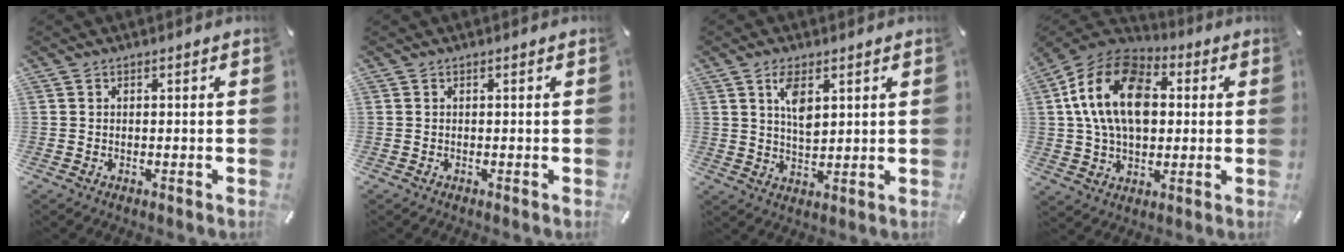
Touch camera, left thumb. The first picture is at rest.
{"total": 0.0}
{"total": 6.2, "force": [3.0, 3.1, 4.5], "torque": [-0.074, -0.006, 0.049]}
{"total": 18.4, "force": [2.5, 13.0, 12.7], "torque": [-0.257, 0.015, 0.041]}